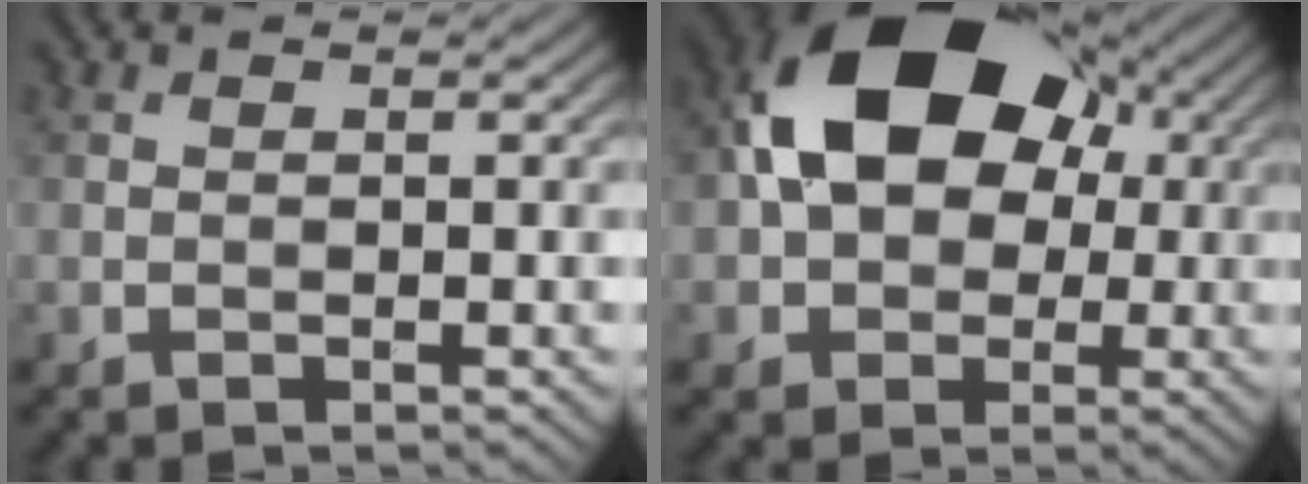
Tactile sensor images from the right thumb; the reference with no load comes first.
{"total": 17.3, "force": [2.9, 12.5, 11.6], "torque": [-0.176, 0.021, 0.033]}